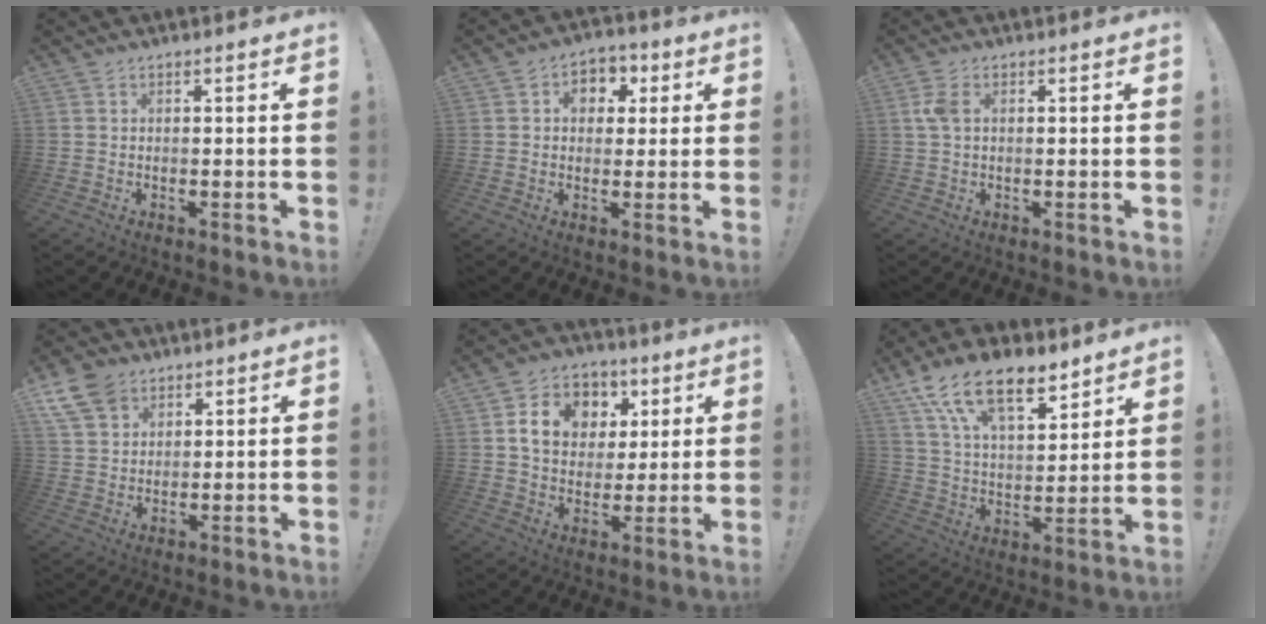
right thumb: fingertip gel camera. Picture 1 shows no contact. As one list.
[{"total": 6.9, "force": [1.7, 5.7, 3.4], "torque": [-0.044, 0.002, 0.031]}, {"total": 3.5, "force": [1.0, 1.9, 2.9], "torque": [-0.061, 0.002, 0.014]}, {"total": 9.7, "force": [6.0, 6.6, 3.8], "torque": [-0.082, -0.028, 0.121]}, {"total": 13.7, "force": [4.8, 10.8, 6.9], "torque": [-0.104, -0.011, 0.094]}, {"total": 17.0, "force": [11.5, 7.4, 10.1], "torque": [-0.182, -0.069, 0.208]}]